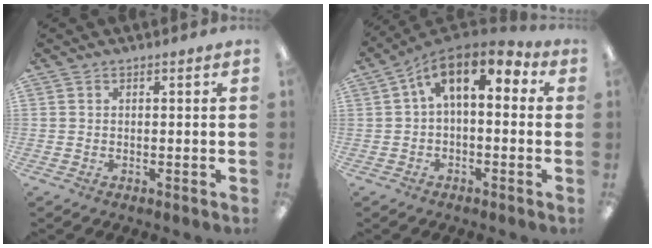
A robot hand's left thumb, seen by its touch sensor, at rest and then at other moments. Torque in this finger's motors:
{"motor_torque": [-0.17, 0.87, 1.04, 0.56, 0.11]}